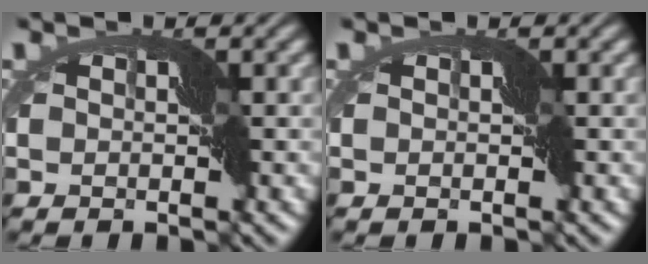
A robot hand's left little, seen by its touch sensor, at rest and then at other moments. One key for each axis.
{"total": 0.0}